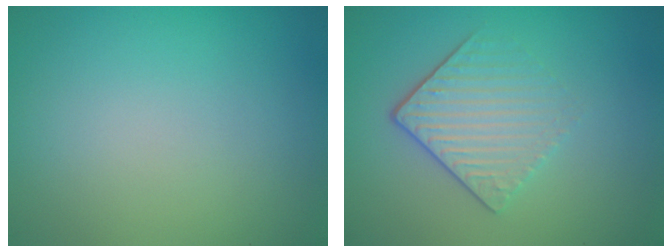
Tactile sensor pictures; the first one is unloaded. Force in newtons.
{"total": 4.0, "press": 2.8, "slide": 2.8}